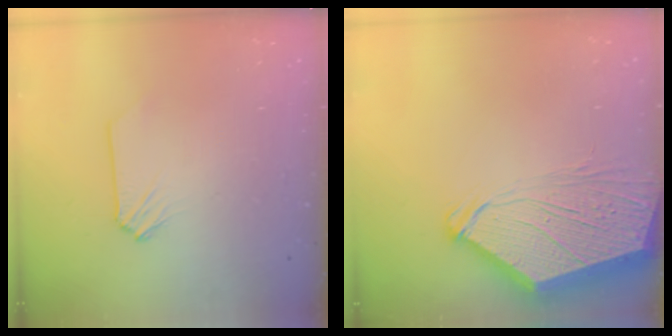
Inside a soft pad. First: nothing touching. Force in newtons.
{"total": 13.8, "press": 13.6, "slide": 2.0}